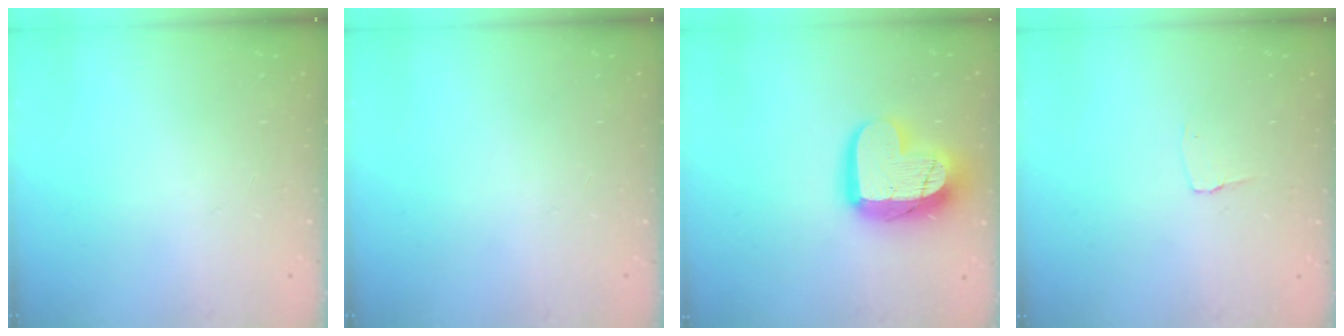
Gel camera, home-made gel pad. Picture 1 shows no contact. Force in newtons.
{"total": 0.0}
{"total": 16.1, "press": 16.1, "slide": 0.9}
{"total": 2.9, "press": 2.9, "slide": 0.3}